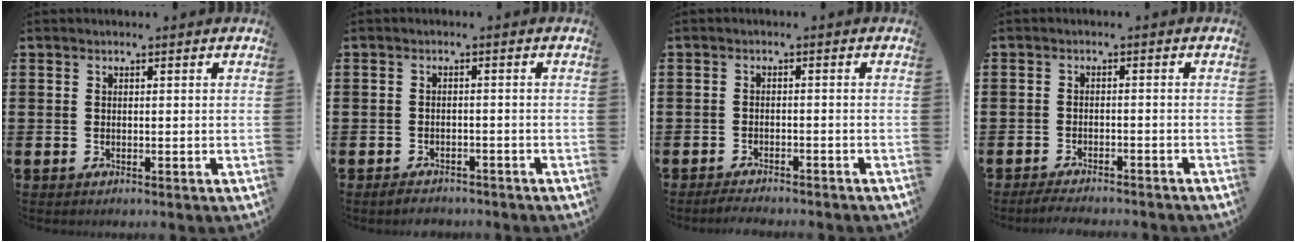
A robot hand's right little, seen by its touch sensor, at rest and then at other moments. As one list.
[{"total": 1.5, "force": [-1.5, 0.4, 0.1], "torque": [-0.008, 0.003, -0.033]}, {"total": 1.6, "force": [-1.6, 0.0, 0.2], "torque": [-0.006, 0.002, -0.032]}, {"total": 2.0, "force": [-1.9, 0.0, 0.4], "torque": [-0.009, 0.004, -0.038]}]